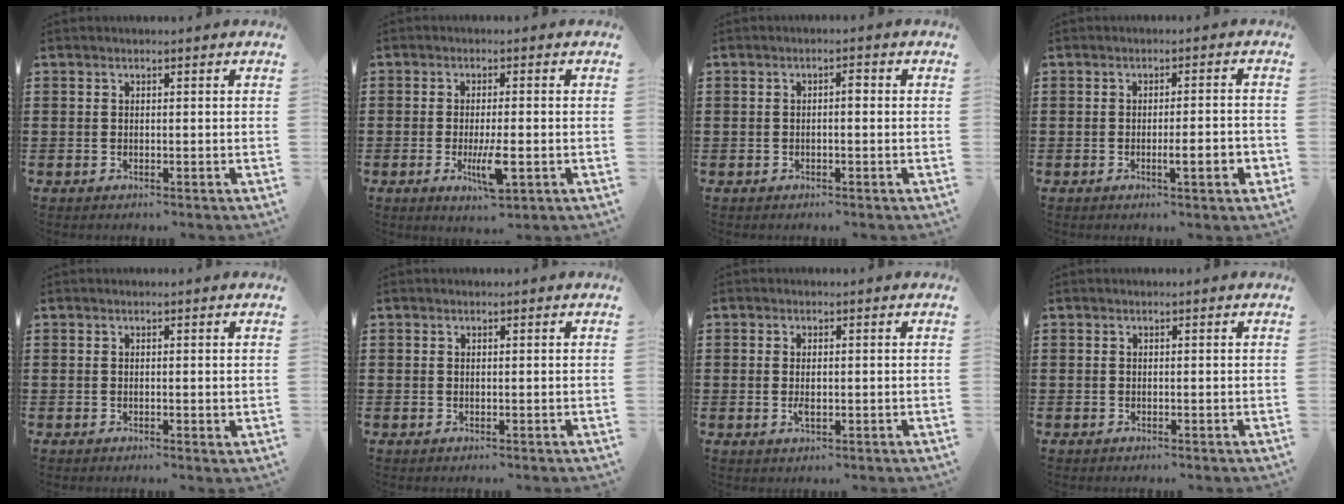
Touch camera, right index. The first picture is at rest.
{"total": 6.2, "force": [-1.9, 1.3, 5.7], "torque": [-0.119, -0.020, -0.036]}
{"total": 1.3, "force": [-0.2, 0.1, 1.3], "torque": [-0.025, 0.001, -0.006]}
{"total": 4.4, "force": [-1.4, 0.5, 4.1], "torque": [-0.066, -0.005, -0.021]}
{"total": 0.0}
{"total": 0.0}
{"total": 2.1, "force": [-0.2, 0.7, 2.0], "torque": [-0.038, -0.002, -0.004]}
{"total": 0.0}